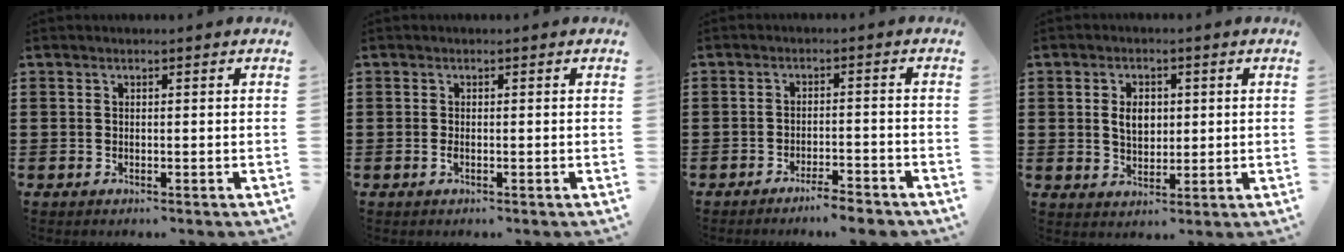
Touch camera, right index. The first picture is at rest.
{"total": 0.8, "force": [-0.3, 0.1, 0.7], "torque": [-0.022, -0.007, -0.007]}
{"total": 3.3, "force": [-3.1, -0.1, 1.1], "torque": [-0.020, -0.001, -0.062]}
{"total": 4.1, "force": [0.5, 2.8, 2.9], "torque": [-0.056, 0.009, 0.005]}